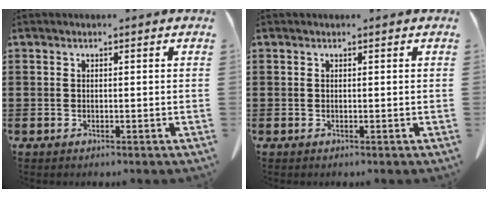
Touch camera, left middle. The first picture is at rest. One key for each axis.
{"total": 0.0}